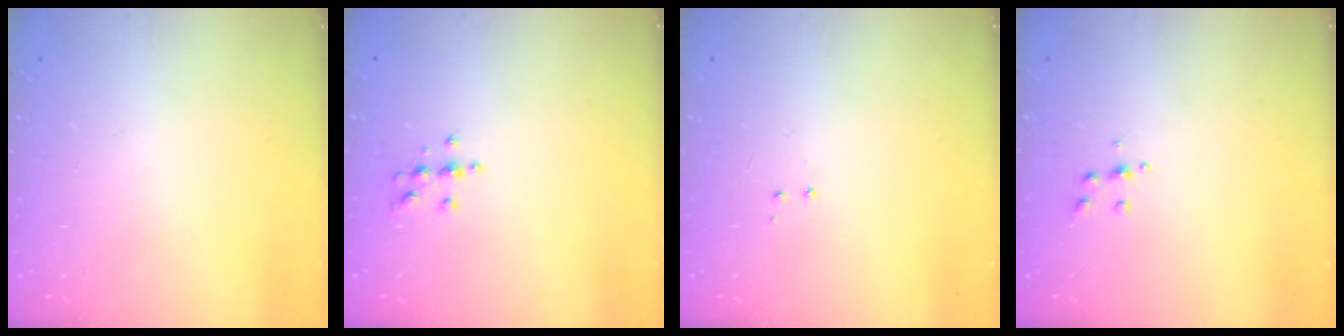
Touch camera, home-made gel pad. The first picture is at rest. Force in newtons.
{"total": 4.8, "press": 4.8, "slide": 0.6}
{"total": 3.5, "press": 3.5, "slide": 0.5}
{"total": 4.3, "press": 4.3, "slide": 0.4}